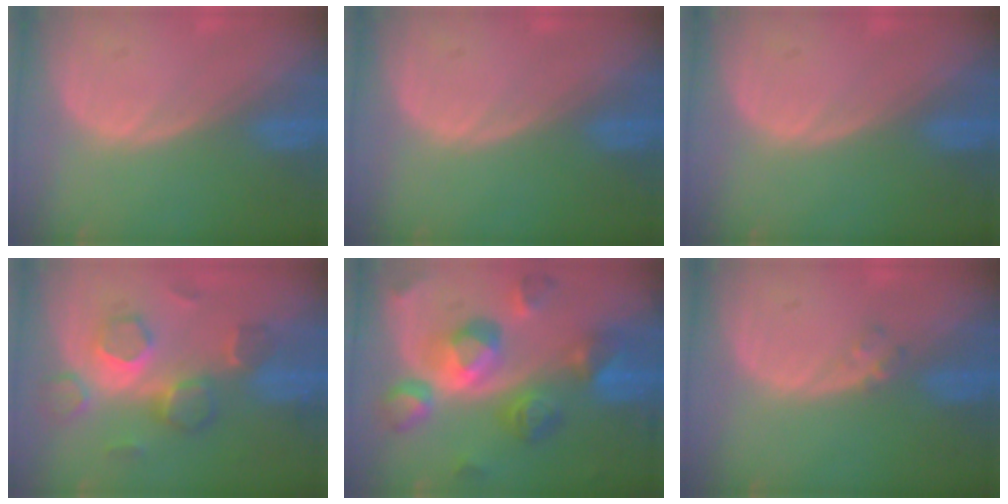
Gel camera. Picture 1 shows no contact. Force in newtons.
{"total": 0.0}
{"total": 0.0}
{"total": 8.9, "press": 7.8, "slide": 4.3}
{"total": 11.4, "press": 11.4, "slide": 0.9}
{"total": 1.2, "press": 1.2, "slide": 0.2}